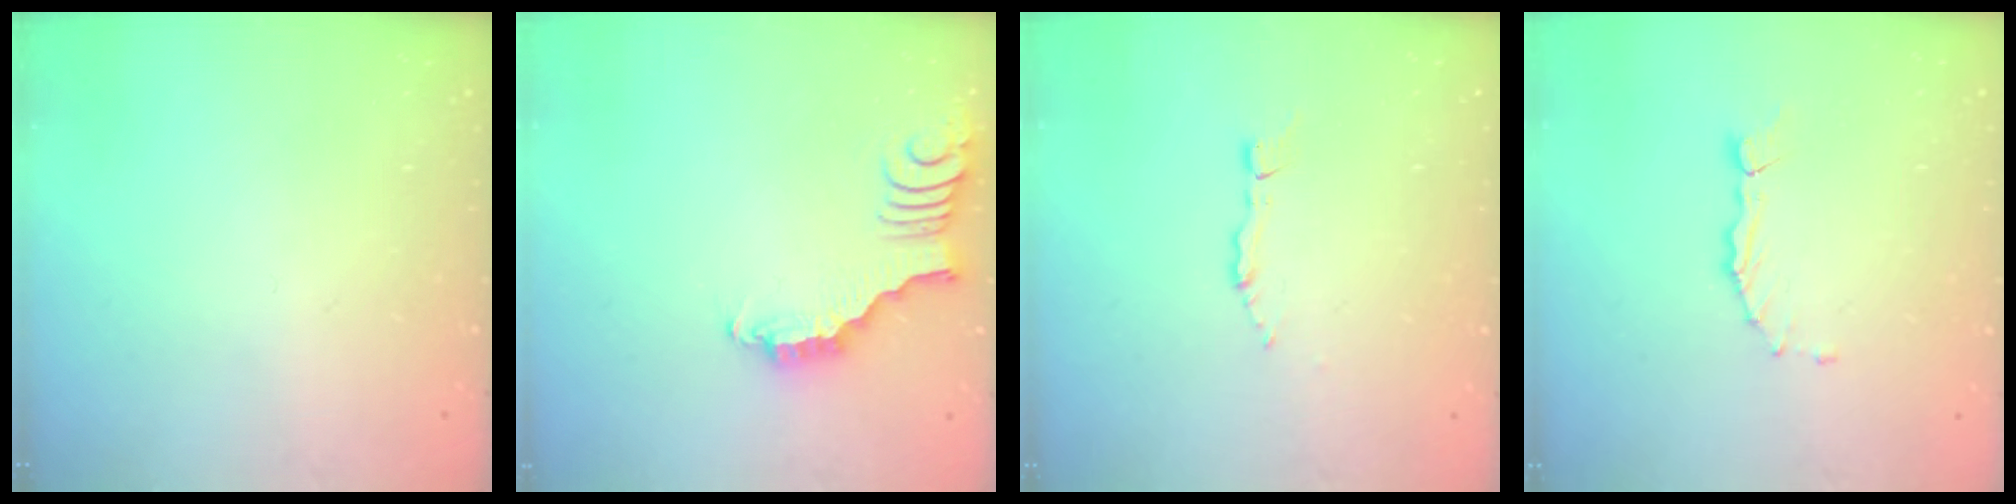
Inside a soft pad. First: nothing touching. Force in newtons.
{"total": 3.1, "press": 3.0, "slide": 0.7}
{"total": 2.2, "press": 2.2, "slide": 0.3}
{"total": 1.9, "press": 1.9, "slide": 0.3}